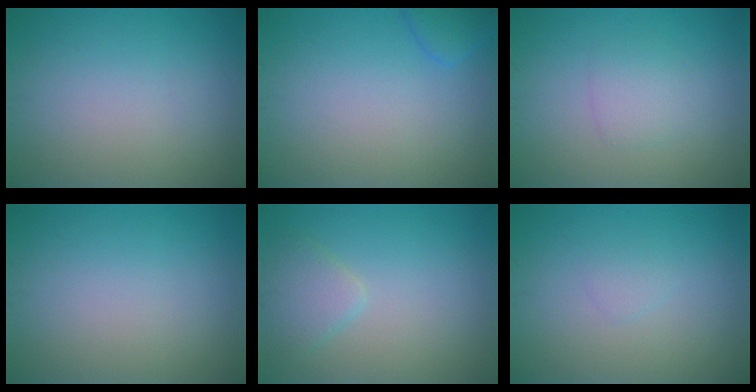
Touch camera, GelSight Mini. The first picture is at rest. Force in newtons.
{"total": 1.6, "press": 1.6, "slide": 0.1}
{"total": 1.8, "press": 1.8, "slide": 0.2}
{"total": 0.0}
{"total": 2.3, "press": 2.3, "slide": 0.1}
{"total": 0.7, "press": 0.7, "slide": 0.1}